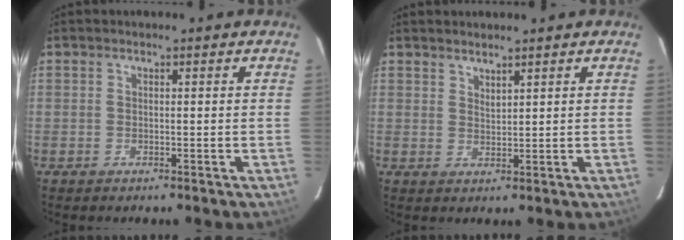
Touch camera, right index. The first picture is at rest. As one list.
[{"total": 2.0, "force": [1.8, 0.3, 0.7], "torque": [-0.010, 0.000, 0.032]}]